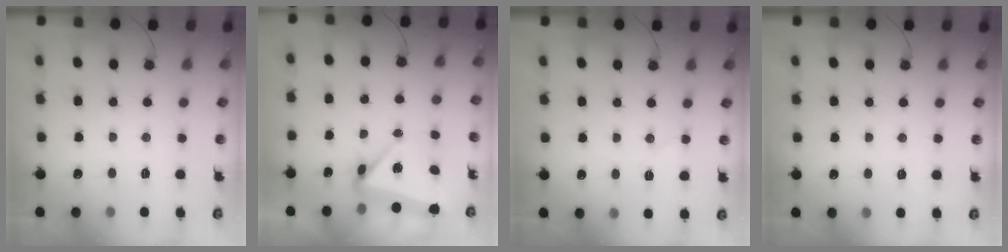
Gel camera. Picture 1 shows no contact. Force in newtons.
{"total": 5.3, "press": 5.2, "slide": 0.6}
{"total": 5.1, "press": 4.4, "slide": 2.6}
{"total": 2.8, "press": 1.5, "slide": 2.3}